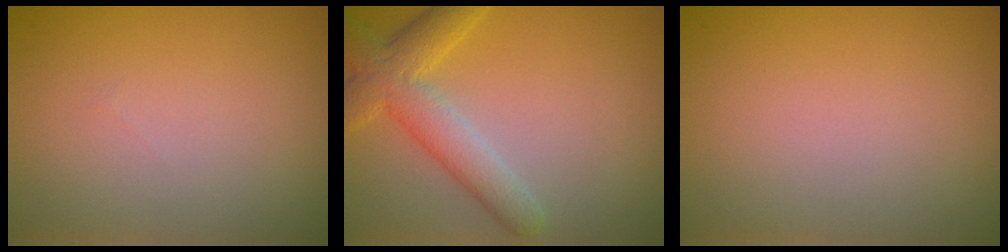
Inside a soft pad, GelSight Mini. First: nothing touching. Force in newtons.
{"total": 4.7, "press": 4.7, "slide": 0.4}
{"total": 0.0}